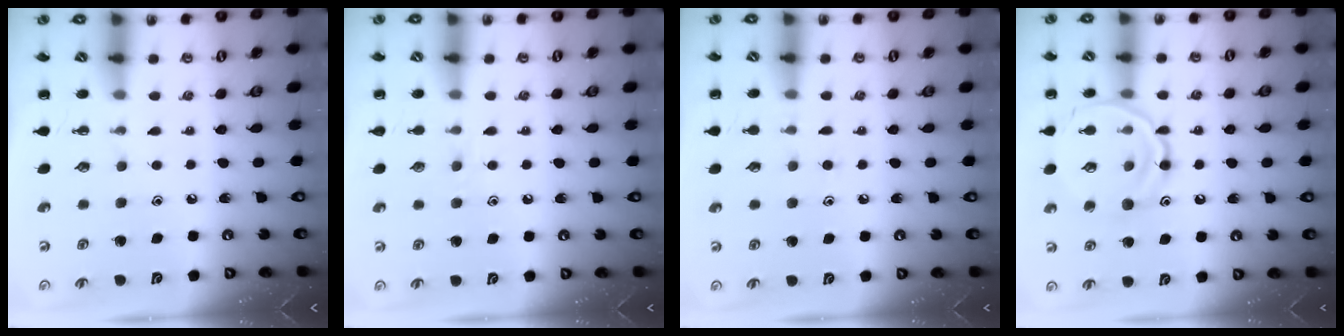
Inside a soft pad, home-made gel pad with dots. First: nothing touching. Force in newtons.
{"total": 6.2, "press": 6.0, "slide": 1.2}
{"total": 6.3, "press": 5.9, "slide": 2.1}
{"total": 16.0, "press": 15.9, "slide": 1.3}